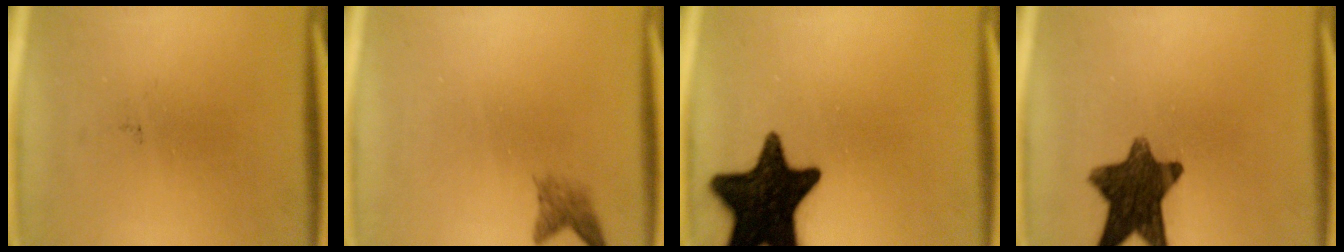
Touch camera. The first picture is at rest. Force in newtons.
{"total": 2.0}
{"total": 18.8}
{"total": 11.8}